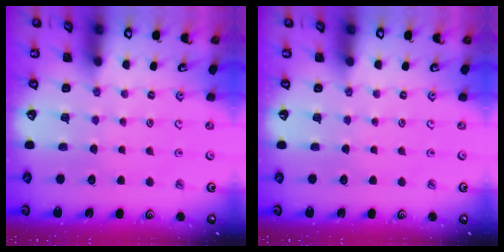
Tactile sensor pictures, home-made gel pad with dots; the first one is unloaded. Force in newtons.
{"total": 0.0}